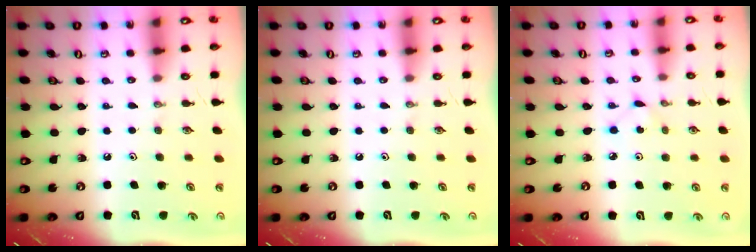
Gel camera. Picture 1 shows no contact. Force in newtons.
{"total": 0.0}
{"total": 2.6, "press": 2.6, "slide": 0.2}